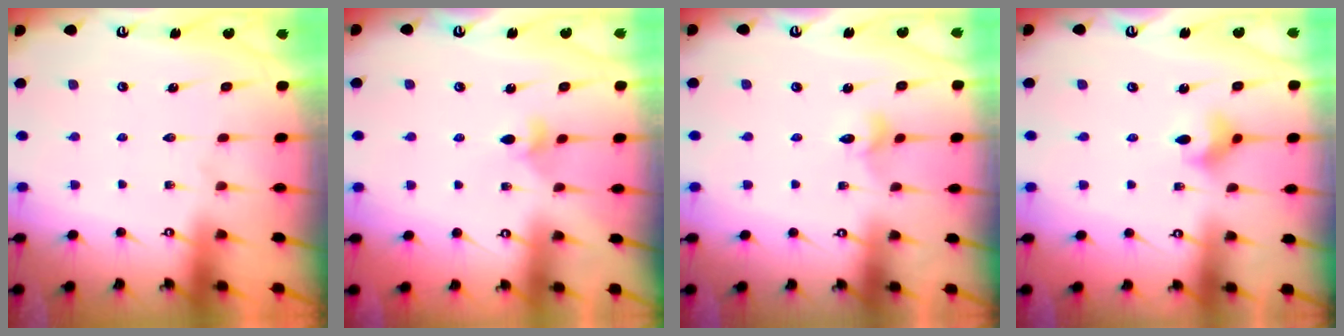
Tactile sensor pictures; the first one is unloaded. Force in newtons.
{"total": 4.6, "press": 4.6, "slide": 0.8}
{"total": 2.8, "press": 2.8, "slide": 0.3}
{"total": 4.3, "press": 4.3, "slide": 0.6}